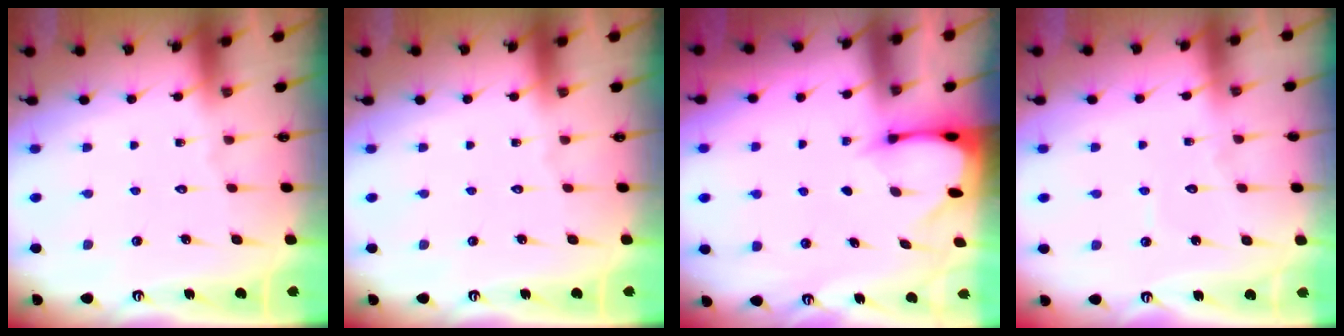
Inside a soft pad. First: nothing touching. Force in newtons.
{"total": 0.0}
{"total": 2.4, "press": 2.4, "slide": 0.3}
{"total": 3.8, "press": 3.8, "slide": 0.4}